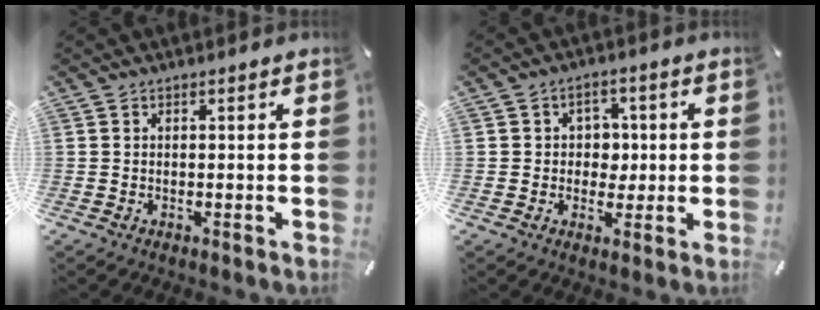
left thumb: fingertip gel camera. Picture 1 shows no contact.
{"total": 5.1, "force": [0.2, 4.8, 1.7], "torque": [-0.020, 0.004, -0.002]}